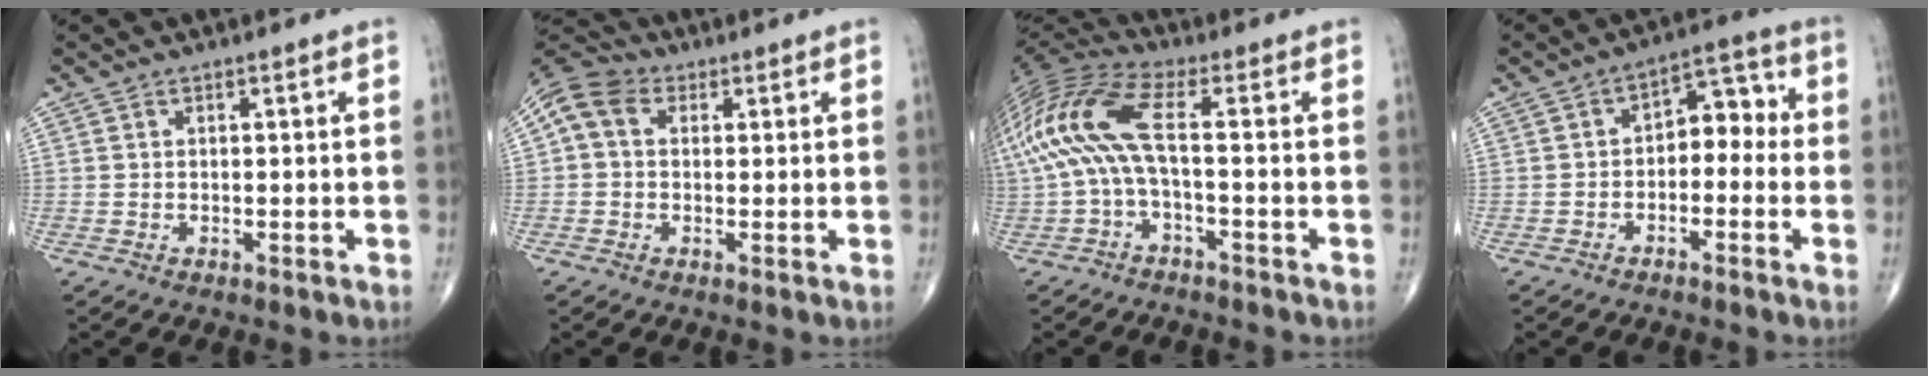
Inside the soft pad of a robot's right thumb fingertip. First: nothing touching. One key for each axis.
{"total": 7.6, "fx": 1.7, "fy": 5.8, "fz": 4.6, "tx": -0.085, "ty": 0.024, "tz": 0.018}
{"total": 14.0, "fx": -0.7, "fy": 4.3, "fz": 13.3, "tx": -0.307, "ty": 0.047, "tz": -0.021}
{"total": 7.0, "fx": -1.1, "fy": 4.6, "fz": 5.1, "tx": -0.042, "ty": 0.042, "tz": -0.031}